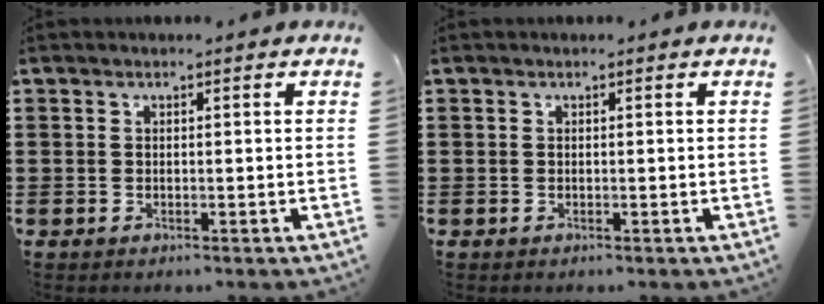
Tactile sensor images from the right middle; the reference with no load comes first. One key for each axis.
{"total": 0.0}